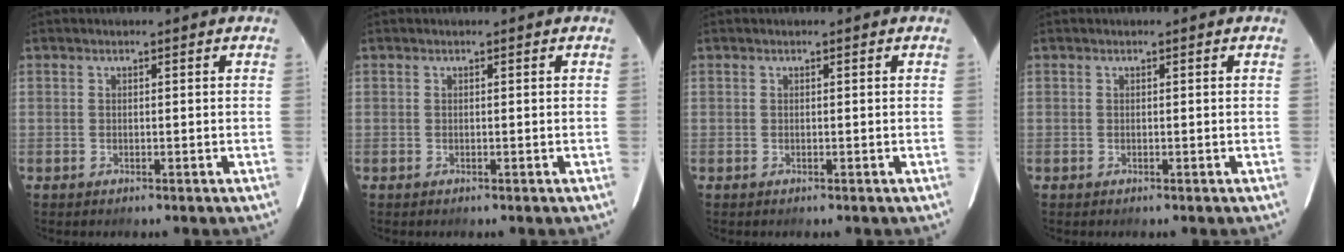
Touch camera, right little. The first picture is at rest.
{"total": 0.0}
{"total": 0.0}
{"total": 0.0}